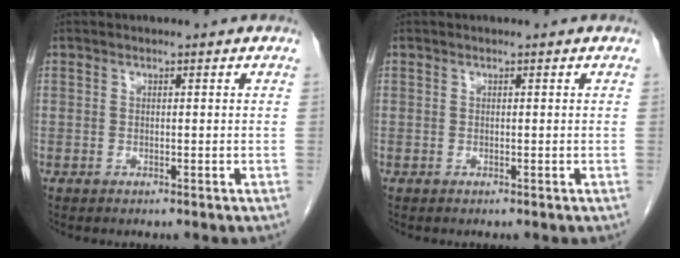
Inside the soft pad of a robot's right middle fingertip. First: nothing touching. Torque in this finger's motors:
{"motor_torque": [-0.03, -0.03, 0.00, 0.00]}